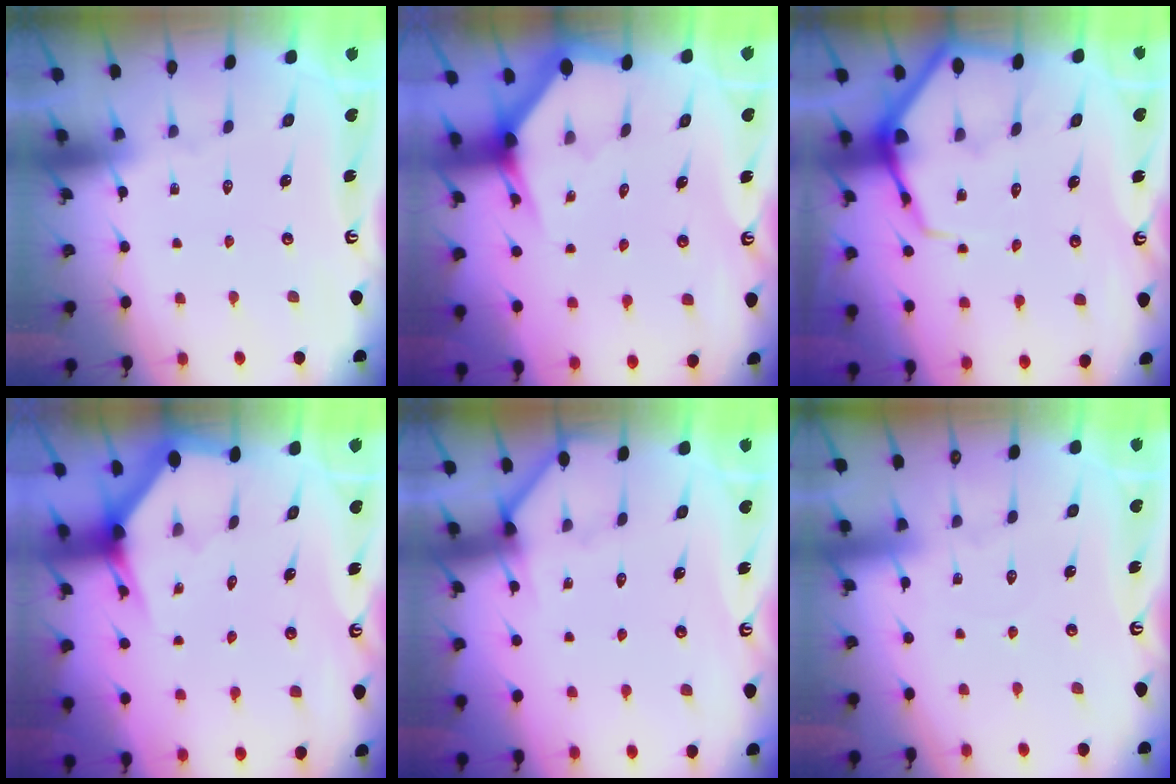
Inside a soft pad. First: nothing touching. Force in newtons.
{"total": 2.9, "press": 2.9, "slide": 0.1}
{"total": 7.5, "press": 7.5, "slide": 0.7}
{"total": 2.9, "press": 2.9, "slide": 0.1}
{"total": 3.0, "press": 3.0, "slide": 0.2}
{"total": 2.7, "press": 2.7, "slide": 0.3}